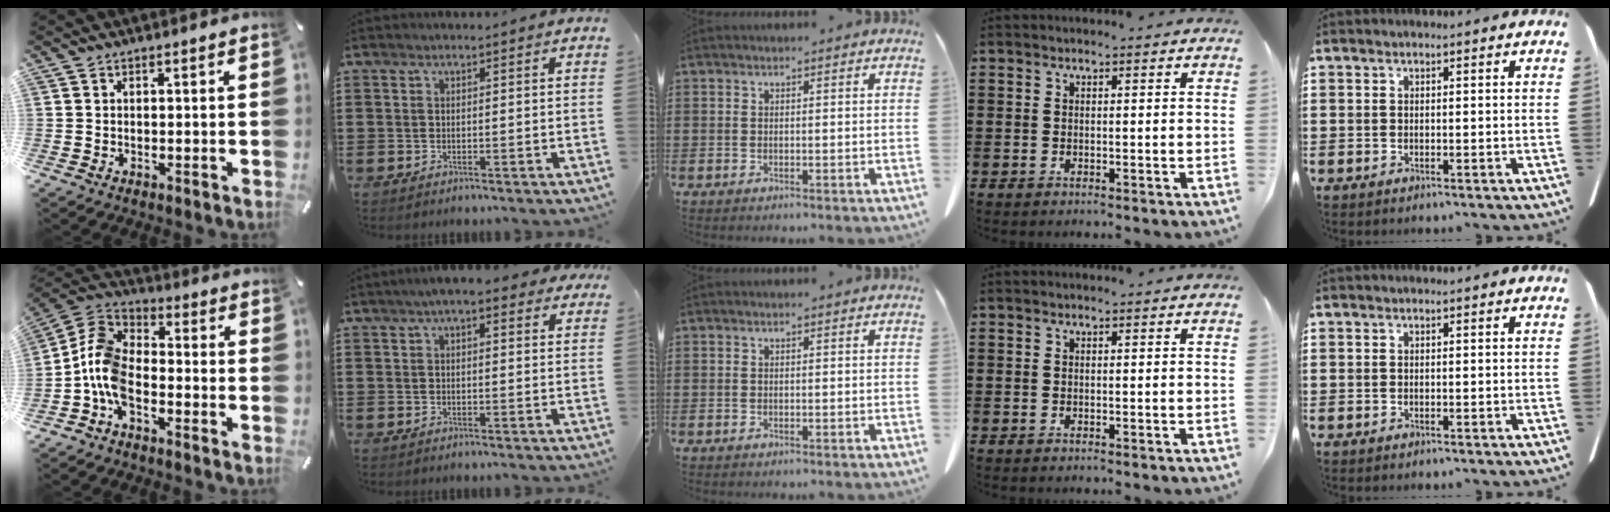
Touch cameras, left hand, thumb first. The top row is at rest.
{"thumb": {"total": 10.1, "force": [-5.0, 6.3, 6.1], "torque": [-0.151, 0.010, -0.101]}, "index": {"total": 4.5, "force": [3.0, 1.0, 3.2], "torque": [-0.070, 0.006, 0.052]}}